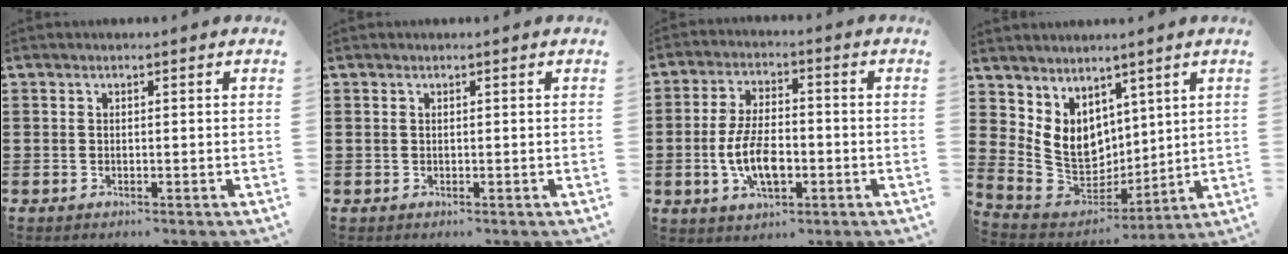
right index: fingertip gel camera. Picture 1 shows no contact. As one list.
[{"total": 0.0}, {"total": 8.2, "force": [-1.9, 3.8, 6.9], "torque": [-0.153, -0.001, -0.039]}, {"total": 8.1, "force": [3.4, 6.7, 3.1], "torque": [-0.096, -0.025, 0.071]}]